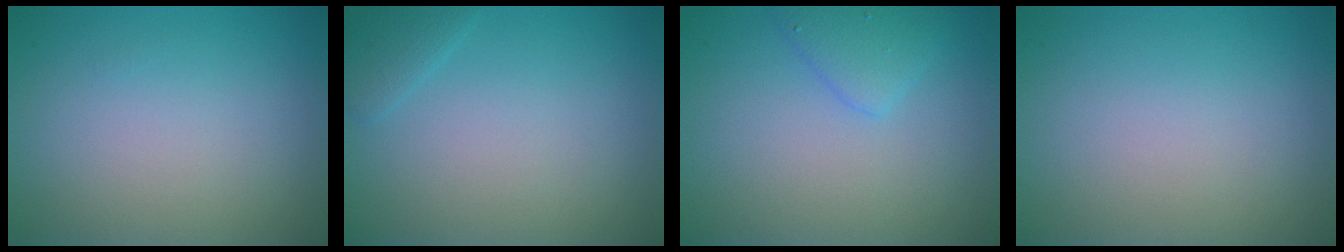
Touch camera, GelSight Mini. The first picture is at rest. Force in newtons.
{"total": 1.2, "press": 1.2, "slide": 0.0}
{"total": 2.1, "press": 2.1, "slide": 0.1}
{"total": 0.0}